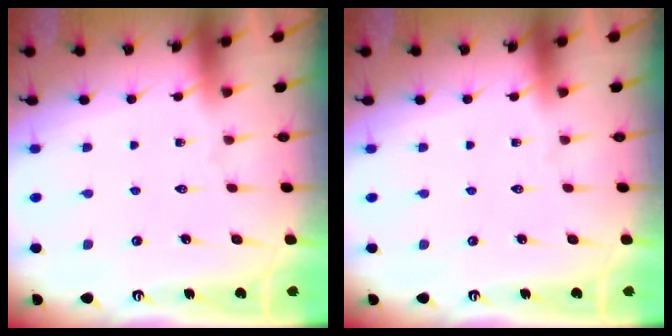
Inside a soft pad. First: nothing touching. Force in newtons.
{"total": 0.0}